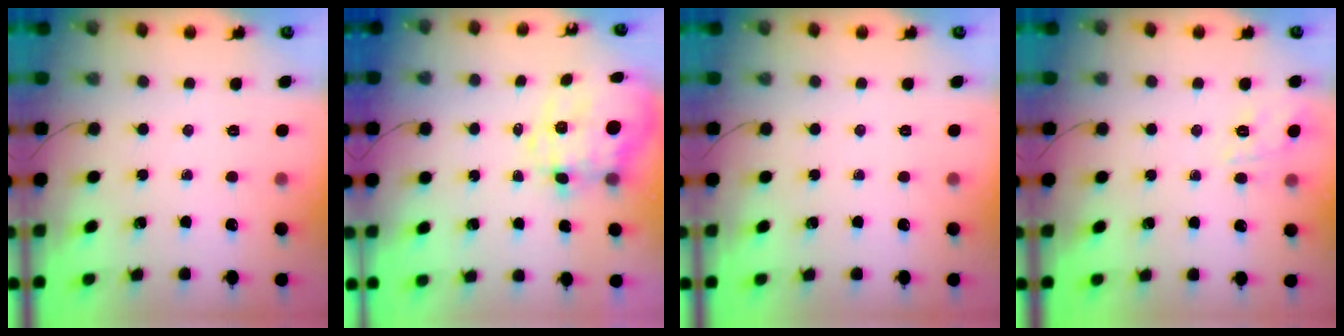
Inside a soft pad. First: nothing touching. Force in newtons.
{"total": 11.9, "press": 11.7, "slide": 2.3}
{"total": 0.0}
{"total": 2.4, "press": 2.0, "slide": 1.3}